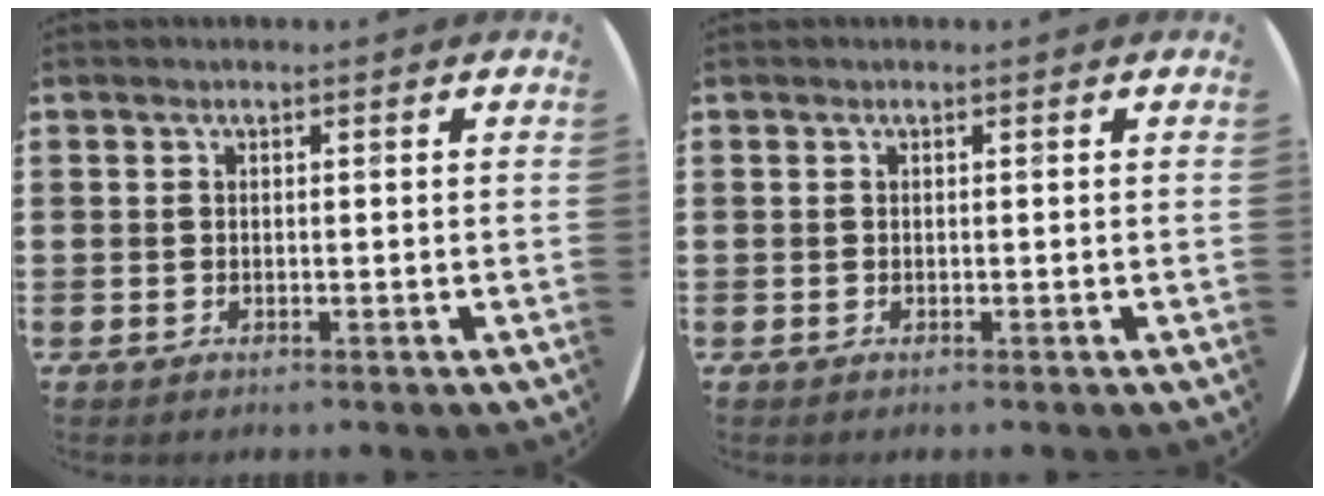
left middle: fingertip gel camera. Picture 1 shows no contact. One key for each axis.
{"total": 0.0}